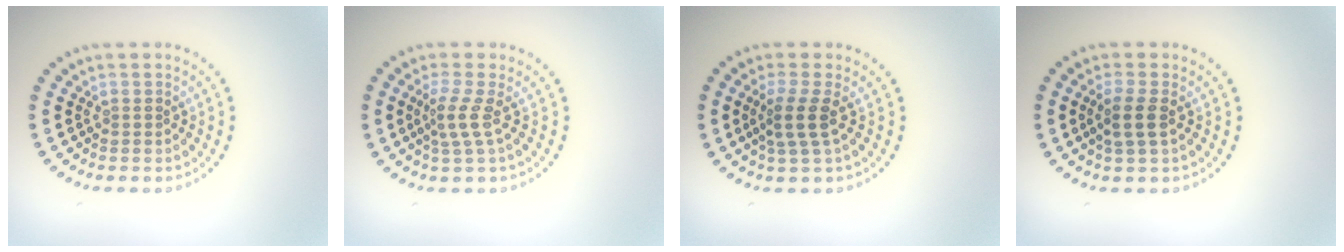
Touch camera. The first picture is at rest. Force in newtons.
{"total": 2.3, "press": 1.5, "slide": 1.7}
{"total": 2.5, "press": 1.9, "slide": 1.6}
{"total": 2.2, "press": 2.1, "slide": 0.8}